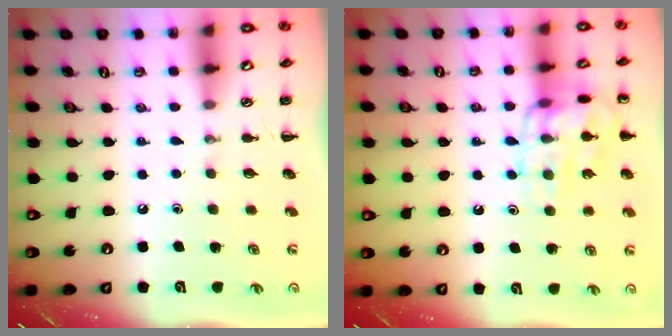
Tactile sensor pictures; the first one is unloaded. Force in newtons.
{"total": 13.8, "press": 13.8, "slide": 0.9}